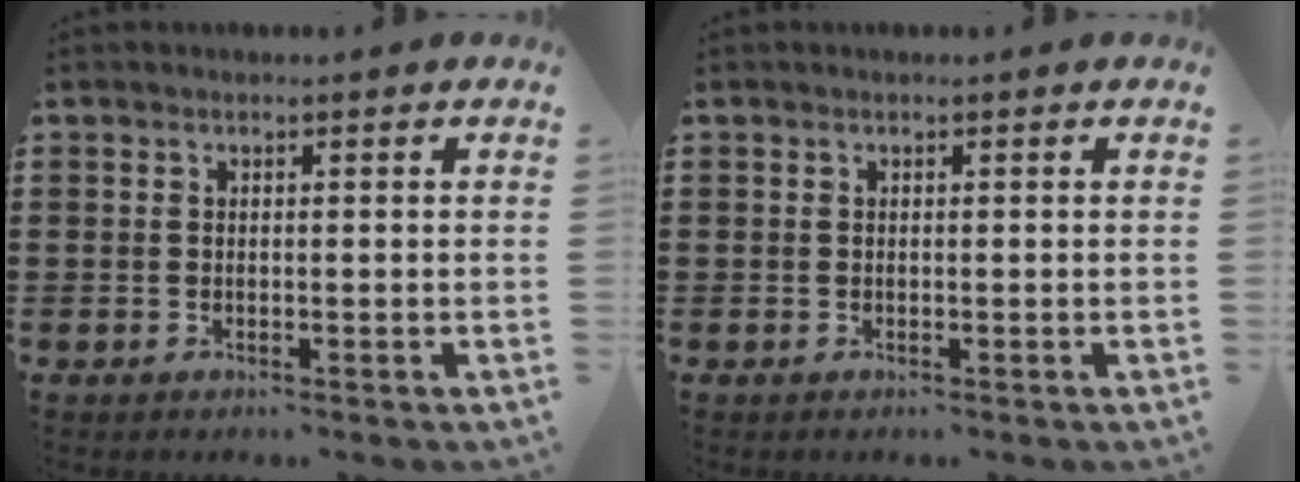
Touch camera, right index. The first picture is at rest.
{"total": 0.0}